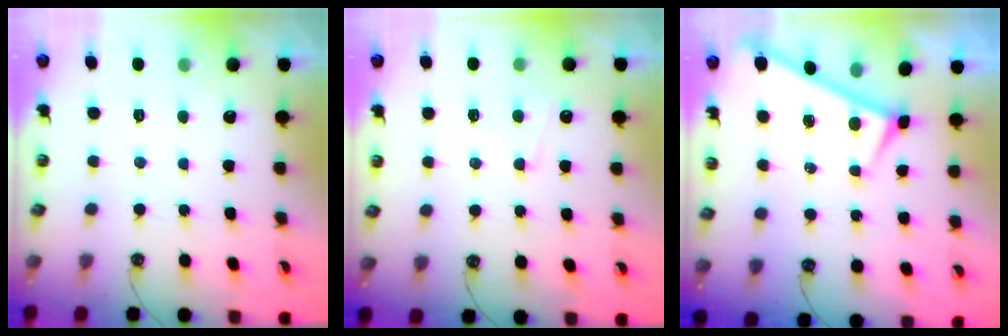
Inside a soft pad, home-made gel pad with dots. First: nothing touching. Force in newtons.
{"total": 0.6, "press": 0.3, "slide": 0.5}
{"total": 0.0}